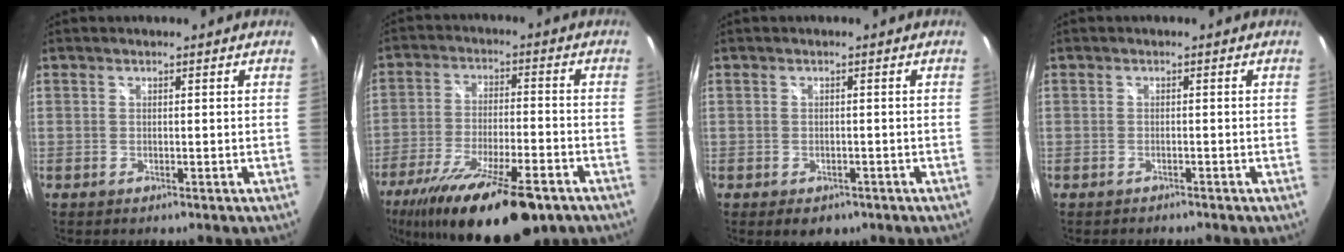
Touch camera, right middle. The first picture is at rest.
{"total": 21.5, "force": [-14.8, 5.8, 14.4], "torque": [-0.268, -0.048, -0.235]}
{"total": 3.4, "force": [-2.1, 2.1, 1.6], "torque": [-0.031, -0.012, -0.026]}
{"total": 1.2, "force": [-1.2, 0.3, 0.3], "torque": [-0.009, -0.003, -0.018]}